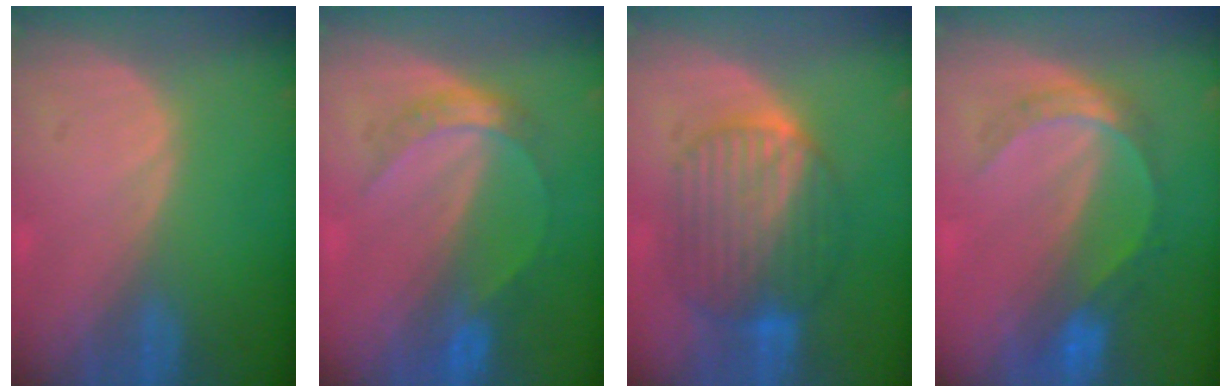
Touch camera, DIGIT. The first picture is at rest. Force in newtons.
{"total": 4.8, "press": 4.5, "slide": 1.6}
{"total": 9.2, "press": 9.2, "slide": 0.7}
{"total": 6.1, "press": 5.3, "slide": 3.1}